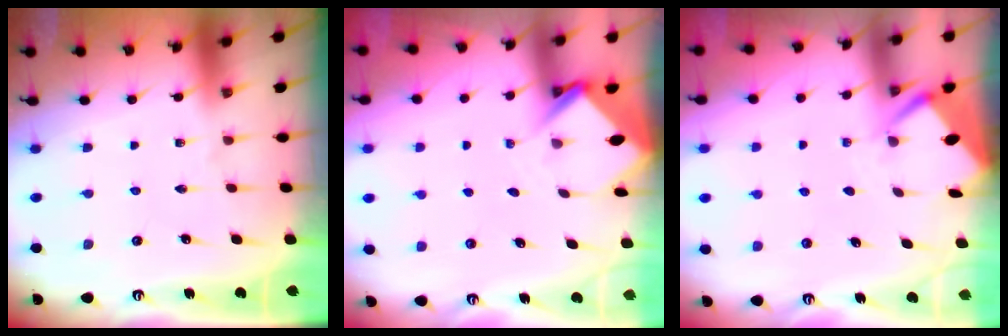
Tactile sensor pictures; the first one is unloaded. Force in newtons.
{"total": 3.4, "press": 3.4, "slide": 0.3}
{"total": 2.8, "press": 2.7, "slide": 0.3}